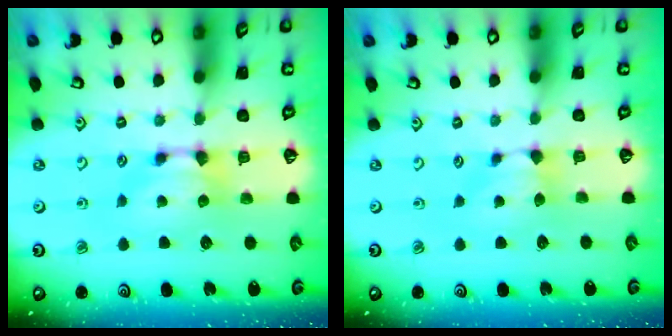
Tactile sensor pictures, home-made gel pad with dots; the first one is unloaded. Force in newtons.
{"total": 1.3, "press": 1.2, "slide": 0.6}